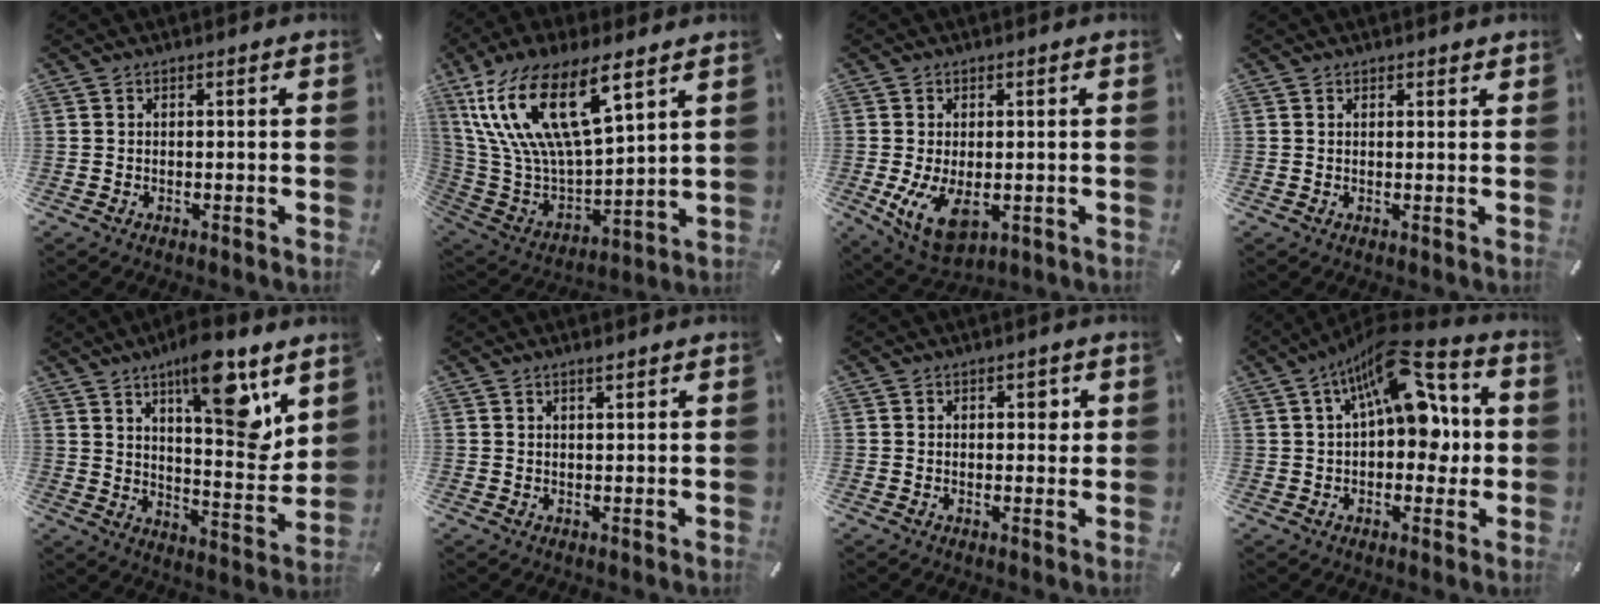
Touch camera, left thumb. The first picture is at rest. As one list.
[{"total": 21.5, "force": [12.1, 9.0, 15.3], "torque": [-0.327, -0.057, 0.208]}, {"total": 8.5, "force": [-1.0, 4.7, 6.9], "torque": [-0.137, -0.014, -0.015]}, {"total": 1.0, "force": [0.8, 0.5, 0.3], "torque": [0.002, -0.003, 0.014]}, {"total": 16.3, "force": [10.1, 5.0, 11.7], "torque": [-0.158, -0.073, 0.161]}, {"total": 1.4, "force": [1.1, 0.3, 0.8], "torque": [-0.017, -0.001, 0.020]}, {"total": 2.1, "force": [0.8, 1.3, 1.5], "torque": [0.001, -0.006, 0.005]}, {"total": 17.0, "force": [6.1, 8.6, 13.3], "torque": [-0.193, -0.026, 0.102]}]